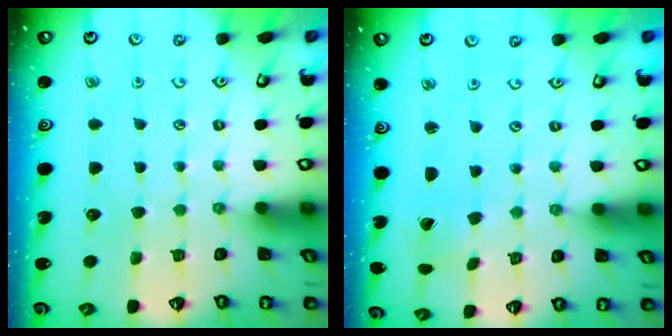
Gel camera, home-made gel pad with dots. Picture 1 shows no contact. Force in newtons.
{"total": 1.2, "press": 1.2, "slide": 0.4}